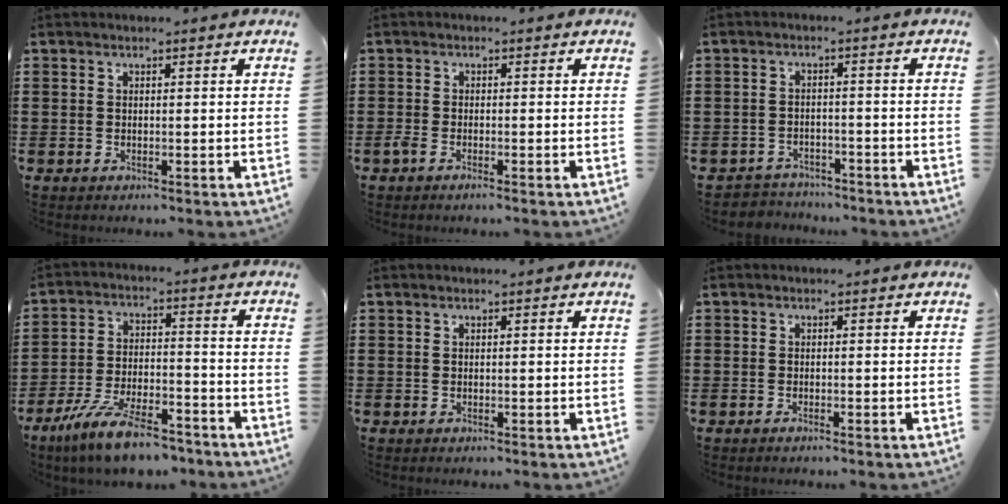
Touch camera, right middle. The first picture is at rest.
{"total": 1.4, "force": [-0.9, 0.1, 1.0], "torque": [-0.028, -0.007, -0.019]}
{"total": 2.7, "force": [-2.6, 0.6, -0.4], "torque": [-0.003, 0.000, -0.059]}
{"total": 10.2, "force": [-8.5, 1.8, 5.5], "torque": [-0.113, 0.013, -0.166]}
{"total": 0.0}
{"total": 0.6, "force": [-0.5, -0.1, 0.3], "torque": [-0.009, -0.003, -0.009]}